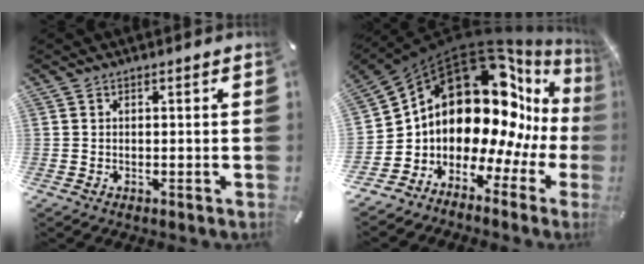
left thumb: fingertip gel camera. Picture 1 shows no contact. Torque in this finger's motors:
{"motor_torque": [0.84, 3.11, 1.34, -0.12, 0.70]}